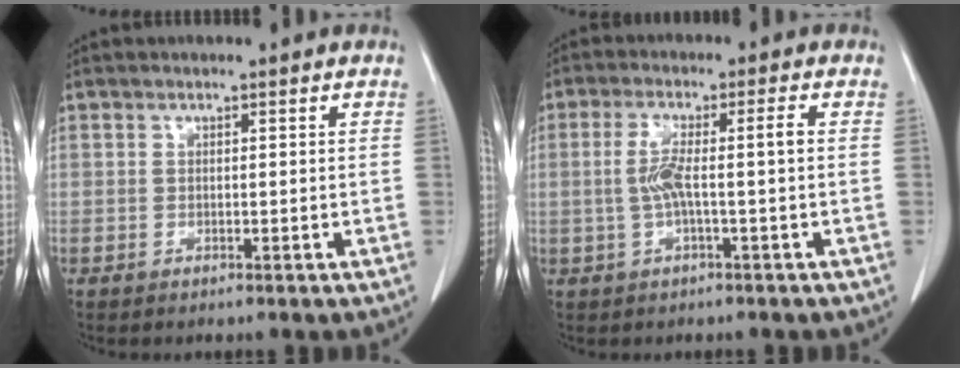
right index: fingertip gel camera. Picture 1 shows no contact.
{"total": 5.3, "force": [-0.4, 0.1, 5.3], "torque": [-0.111, 0.019, -0.005]}